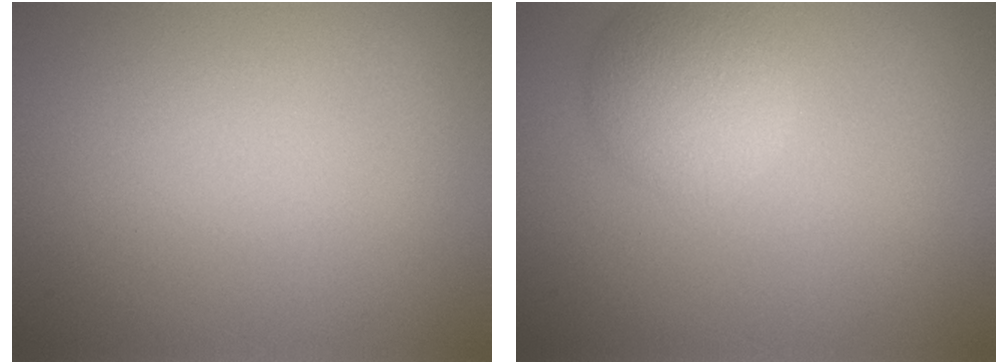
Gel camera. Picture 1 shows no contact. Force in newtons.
{"total": 3.8, "press": 3.8, "slide": 0.2}